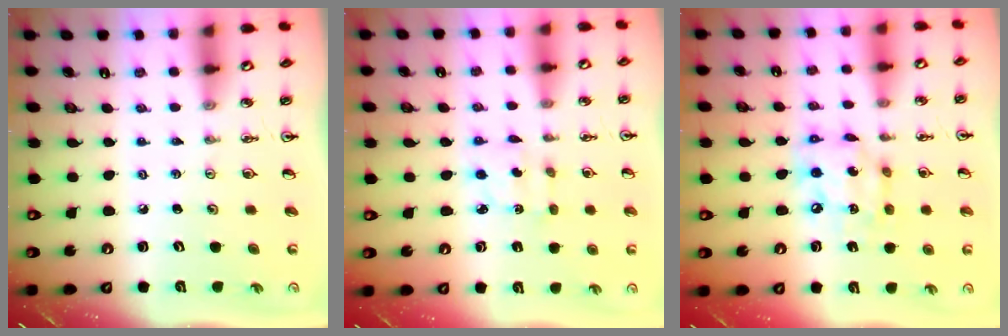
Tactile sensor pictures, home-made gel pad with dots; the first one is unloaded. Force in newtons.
{"total": 2.3, "press": 2.3, "slide": 0.2}
{"total": 12.7, "press": 12.6, "slide": 1.6}